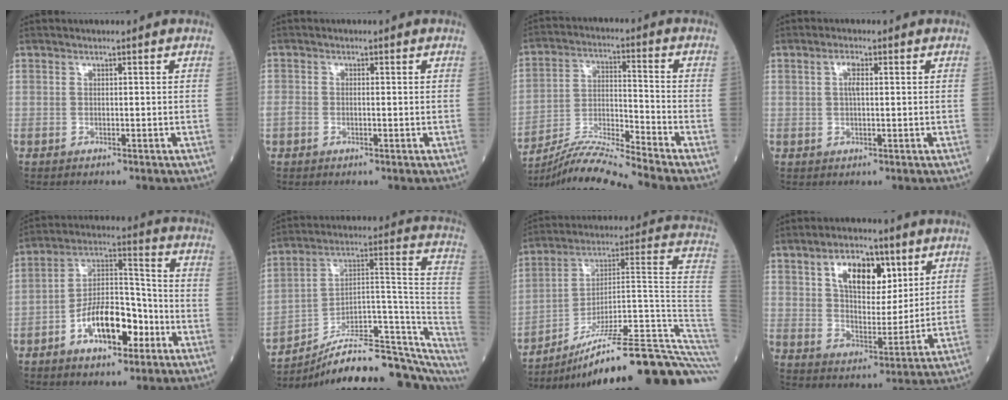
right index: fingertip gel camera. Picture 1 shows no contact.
{"total": 1.2, "force": [-0.5, 0.9, 0.7], "torque": [-0.018, 0.002, -0.008]}
{"total": 11.1, "force": [-10.3, -2.6, 3.2], "torque": [-0.065, 0.000, -0.189]}
{"total": 1.9, "force": [0.5, 0.5, 1.8], "torque": [-0.041, 0.006, 0.011]}
{"total": 11.7, "force": [-5.4, 4.9, 9.2], "torque": [-0.179, 0.022, -0.088]}
{"total": 21.5, "force": [-17.5, 4.9, 11.6], "torque": [-0.117, 0.060, -0.256]}
{"total": 28.7, "force": [-21.6, 0.4, 18.9], "torque": [-0.160, 0.023, -0.321]}
{"total": 10.8, "force": [5.0, 5.4, 7.9], "torque": [-0.137, 0.014, 0.093]}